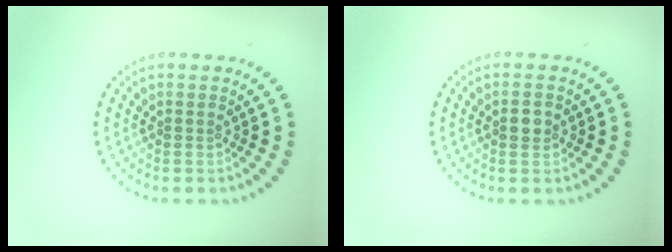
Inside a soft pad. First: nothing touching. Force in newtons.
{"total": 1.3, "press": 1.3, "slide": 0.2}